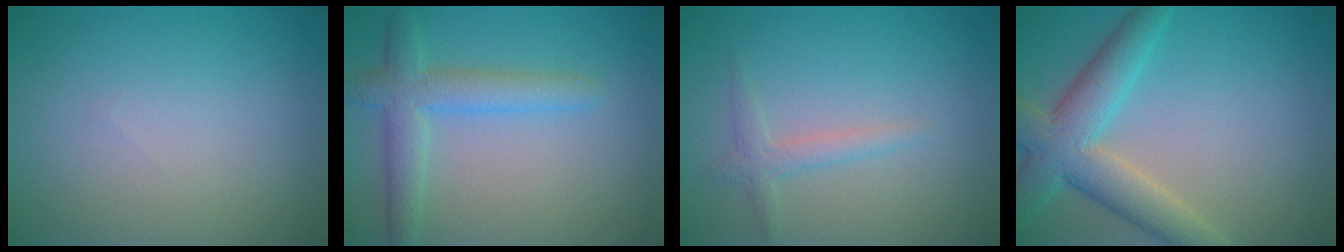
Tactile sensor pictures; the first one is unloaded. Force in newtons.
{"total": 2.9, "press": 2.9, "slide": 0.1}
{"total": 1.6, "press": 1.6, "slide": 0.1}
{"total": 6.2, "press": 6.2, "slide": 0.2}